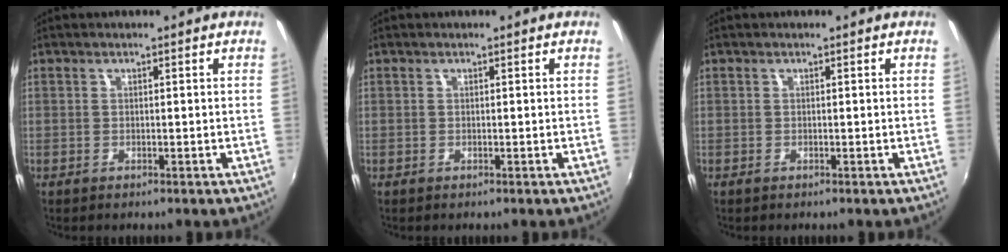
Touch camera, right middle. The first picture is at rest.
{"total": 0.0}
{"total": 0.0}